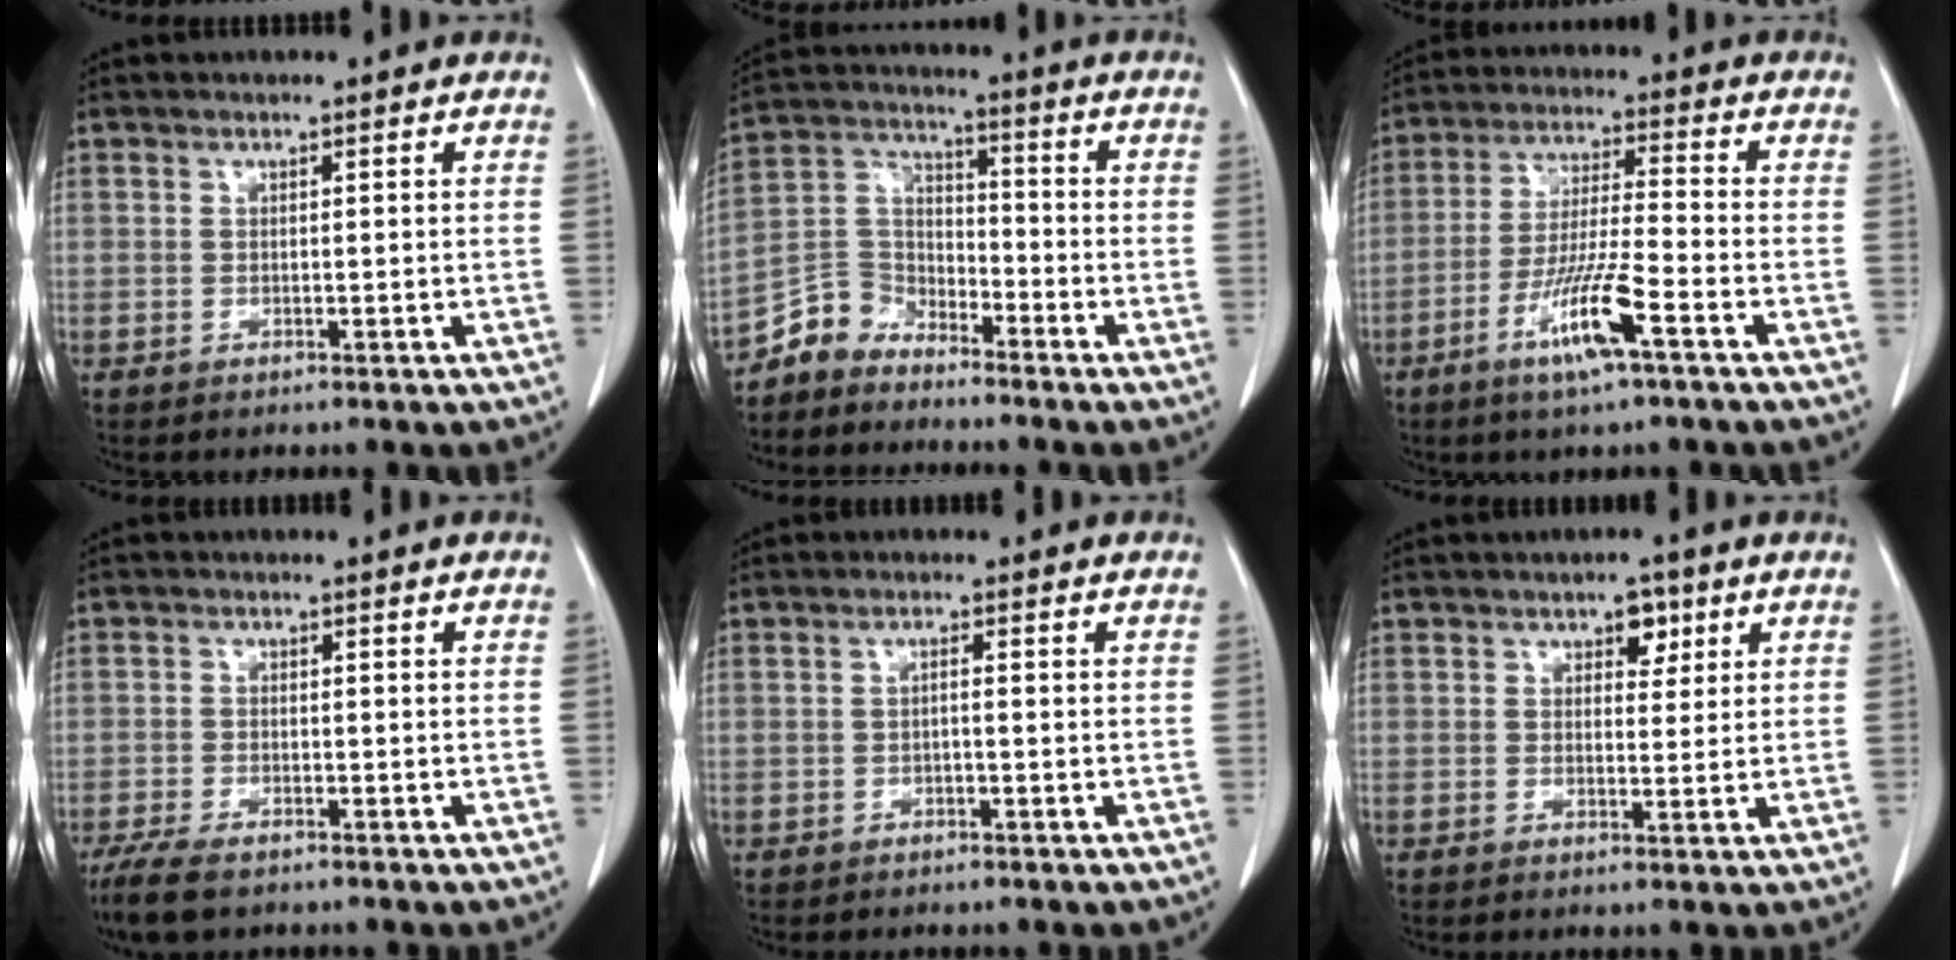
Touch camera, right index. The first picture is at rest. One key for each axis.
{"total": 6.9, "fx": -6.1, "fy": 3.2, "fz": -0.1, "tx": 0.005, "ty": 0.028, "tz": -0.129}
{"total": 10.3, "fx": -5.3, "fy": 0.1, "fz": 8.8, "tx": -0.172, "ty": -0.015, "tz": -0.102}
{"total": 6.0, "fx": -4.6, "fy": 1.9, "fz": 3.4, "tx": -0.065, "ty": -0.012, "tz": -0.081}
{"total": 1.1, "fx": -0.4, "fy": 0.1, "fz": 1.0, "tx": -0.016, "ty": 0.003, "tz": -0.008}
{"total": 3.1, "fx": 1.5, "fy": 1.9, "fz": 2.0, "tx": -0.025, "ty": 0.006, "tz": 0.019}